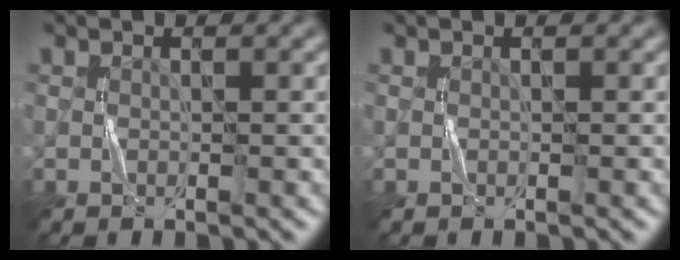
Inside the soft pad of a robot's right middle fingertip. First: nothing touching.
{"total": 0.0}